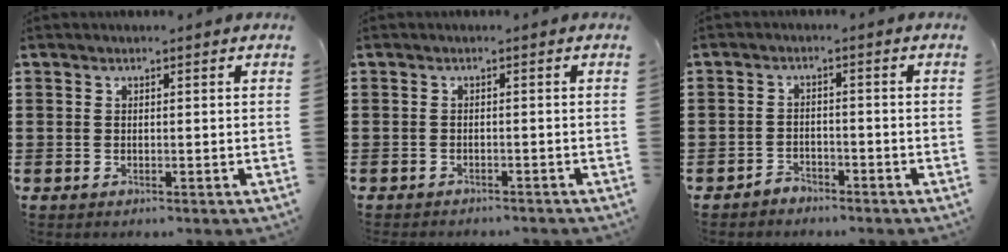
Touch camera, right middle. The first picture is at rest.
{"total": 1.0, "force": [-1.0, 0.1, 0.0], "torque": [-0.003, 0.001, -0.022]}
{"total": 2.1, "force": [-2.0, 0.6, 0.0], "torque": [-0.006, 0.001, -0.044]}